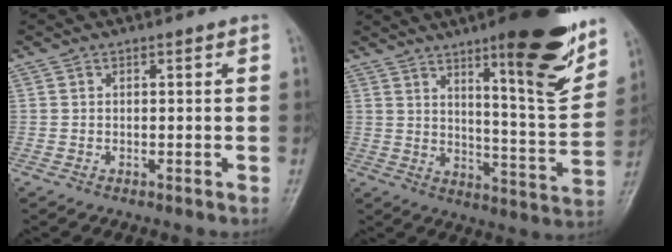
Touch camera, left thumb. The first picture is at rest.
{"total": 18.5, "force": [11.0, 4.0, 14.3], "torque": [-0.163, -0.064, 0.163]}